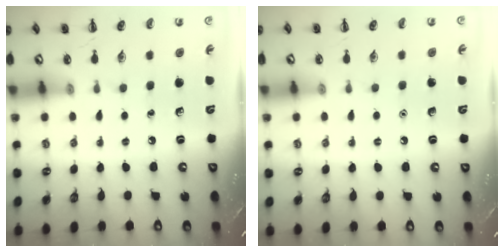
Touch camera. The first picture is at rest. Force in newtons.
{"total": 1.6, "press": 1.6, "slide": 0.1}